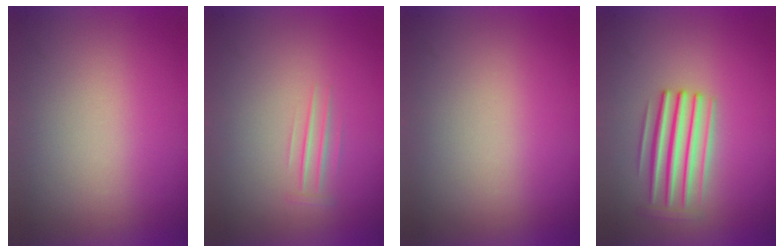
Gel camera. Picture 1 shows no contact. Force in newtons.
{"total": 1.1}
{"total": 0.0}
{"total": 3.2}